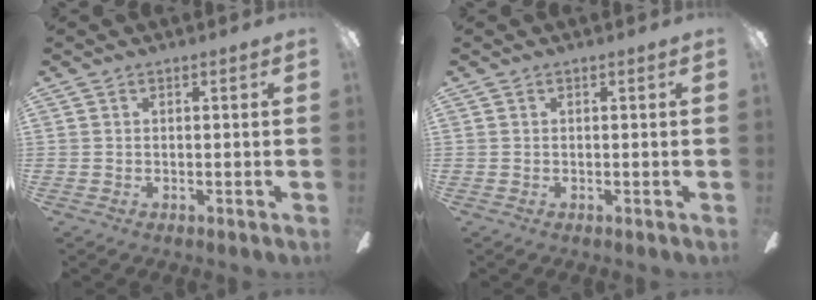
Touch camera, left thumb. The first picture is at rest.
{"total": 0.0}